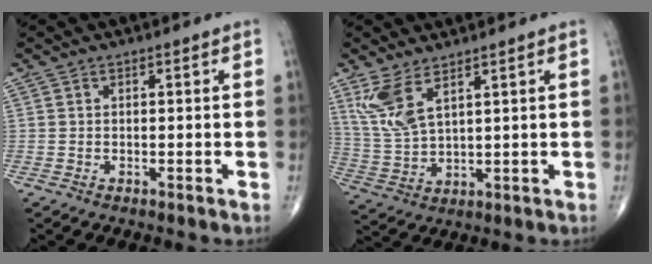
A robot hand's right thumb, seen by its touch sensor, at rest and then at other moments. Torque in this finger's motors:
{"motor_torque": [-0.57, 1.02, 0.79, 0.65, 0.10]}